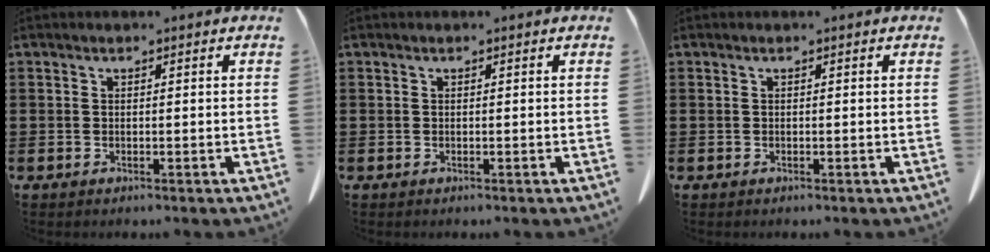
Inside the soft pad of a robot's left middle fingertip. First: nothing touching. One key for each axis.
{"total": 0.0}
{"total": 0.0}